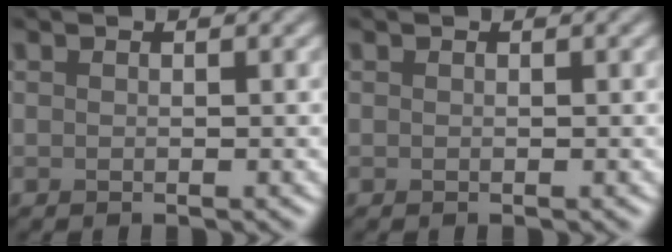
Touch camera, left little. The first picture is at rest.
{"total": 0.0}